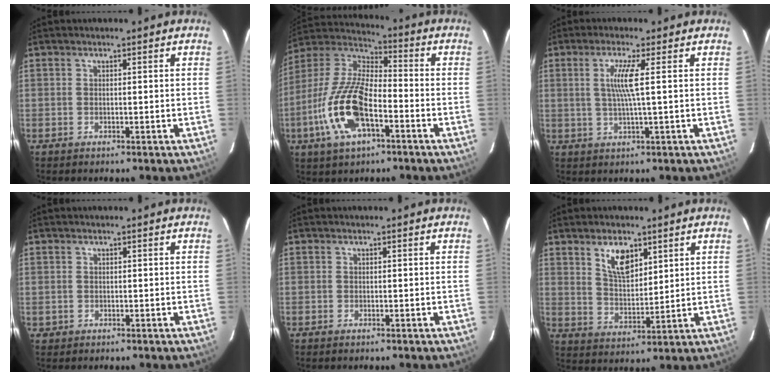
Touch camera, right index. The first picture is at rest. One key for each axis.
{"total": 16.9, "fx": -6.4, "fy": 7.0, "fz": 14.0, "tx": -0.299, "ty": -0.006, "tz": -0.128}
{"total": 5.1, "fx": 0.9, "fy": -0.9, "fz": 4.9, "tx": -0.092, "ty": -0.004, "tz": 0.017}
{"total": 0.9, "fx": -0.1, "fy": 0.8, "fz": 0.0, "tx": 0.002, "ty": 0.003, "tz": 0.000}
{"total": 0.0}
{"total": 7.6, "fx": 4.3, "fy": 3.6, "fz": 5.0, "tx": -0.086, "ty": 0.004, "tz": 0.087}